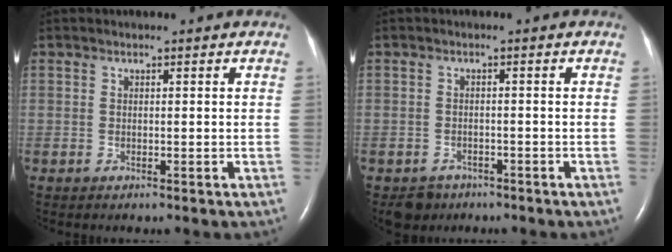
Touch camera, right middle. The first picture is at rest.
{"total": 3.0, "force": [-2.2, 2.1, 0.0], "torque": [-0.005, 0.004, -0.032]}